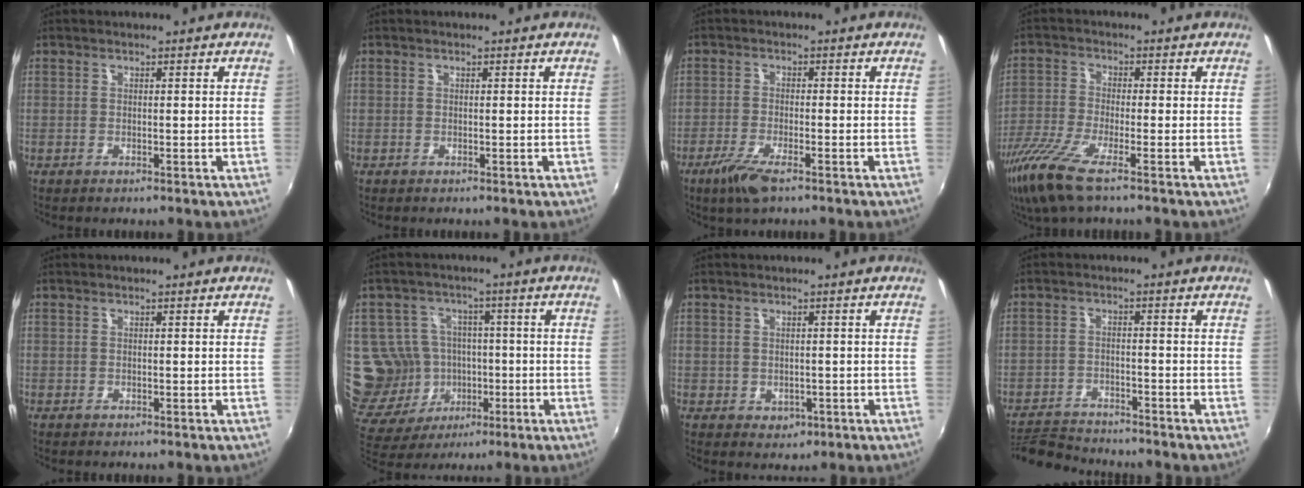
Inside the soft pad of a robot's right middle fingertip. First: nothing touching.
{"total": 0.0}
{"total": 5.5, "force": [-3.6, 0.9, 4.0], "torque": [-0.099, -0.013, -0.071]}
{"total": 9.4, "force": [-6.5, 1.1, 6.8], "torque": [-0.162, -0.032, -0.130]}
{"total": 0.0}
{"total": 13.8, "force": [-1.4, 12.5, 5.5], "torque": [-0.147, 0.002, -0.007]}
{"total": 2.4, "force": [-0.3, 2.2, 0.9], "torque": [-0.016, -0.002, 0.001]}
{"total": 8.5, "force": [-8.2, 1.7, 1.6], "torque": [-0.060, -0.004, -0.144]}